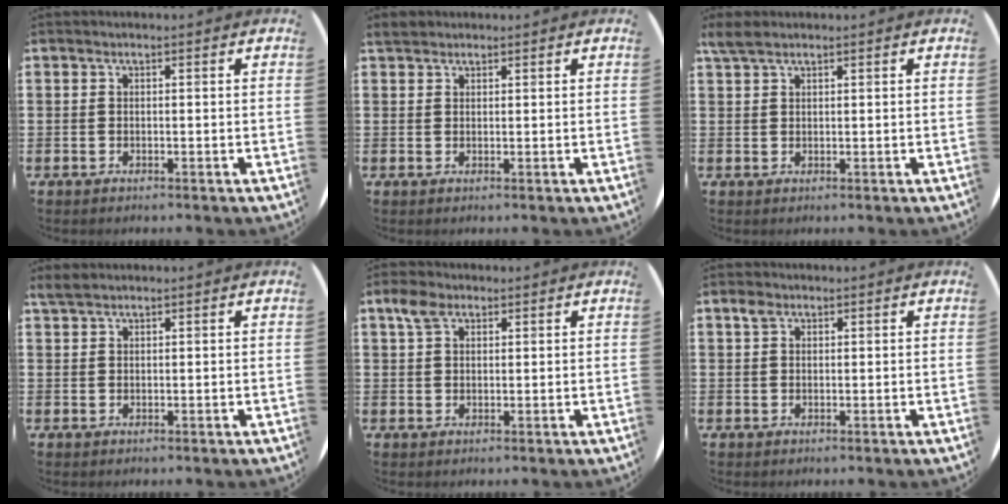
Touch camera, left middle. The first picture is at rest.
{"total": 1.7, "force": [1.5, 0.7, 0.3], "torque": [-0.002, 0.001, 0.028]}
{"total": 2.3, "force": [1.9, 0.7, 1.2], "torque": [-0.019, 0.001, 0.033]}
{"total": 1.6, "force": [1.5, 0.3, 0.4], "torque": [-0.012, 0.004, 0.028]}
{"total": 3.0, "force": [2.0, 1.7, 1.4], "torque": [-0.024, 0.003, 0.037]}
{"total": 1.5, "force": [1.0, 1.0, 0.6], "torque": [0.001, -0.001, 0.015]}